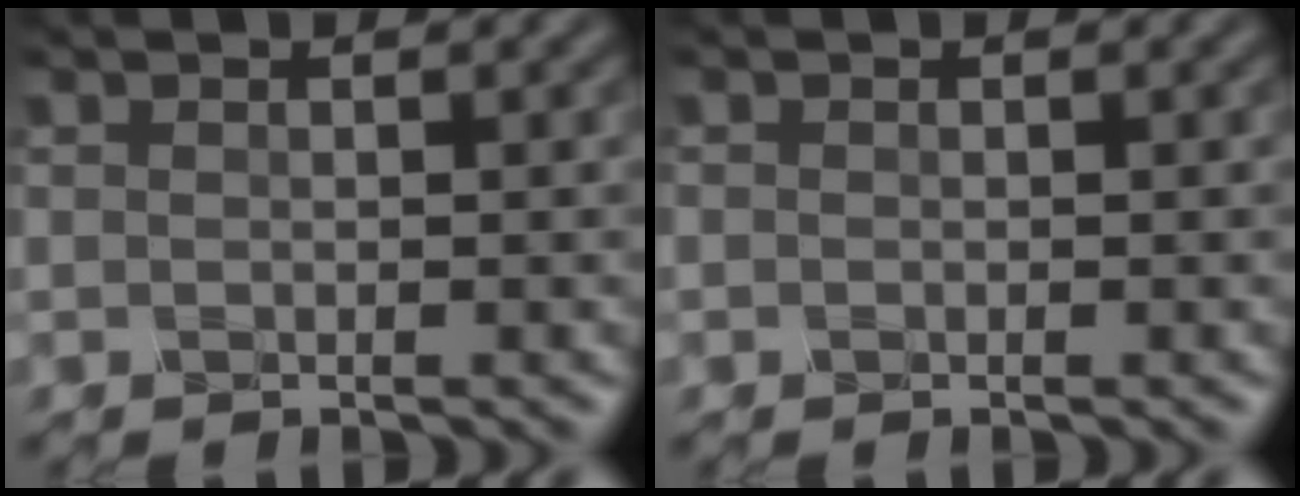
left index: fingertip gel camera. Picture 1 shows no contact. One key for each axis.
{"total": 0.0}